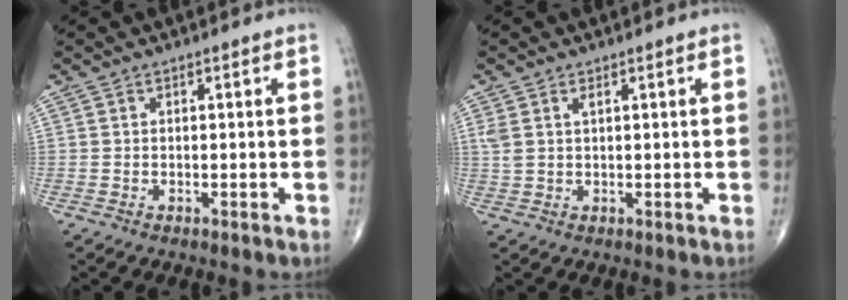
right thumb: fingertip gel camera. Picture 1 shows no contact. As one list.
[{"total": 2.6, "force": [1.1, 1.1, 2.1], "torque": [-0.054, 0.010, 0.031]}]